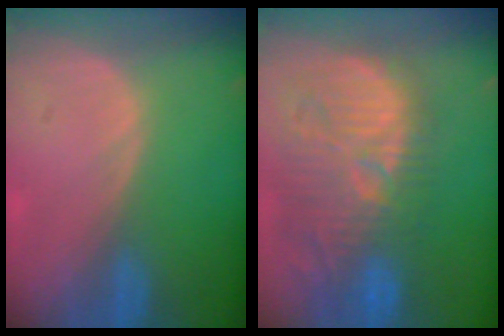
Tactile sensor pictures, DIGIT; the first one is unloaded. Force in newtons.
{"total": 13.0, "press": 12.3, "slide": 4.3}